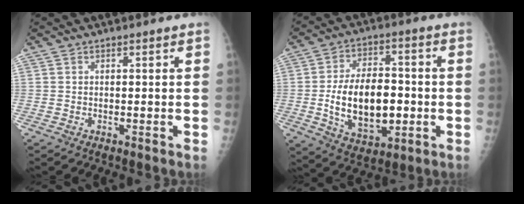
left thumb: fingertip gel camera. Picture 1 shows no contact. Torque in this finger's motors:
{"motor_torque": [-0.57, 1.84, 1.27, 0.36, 0.17]}